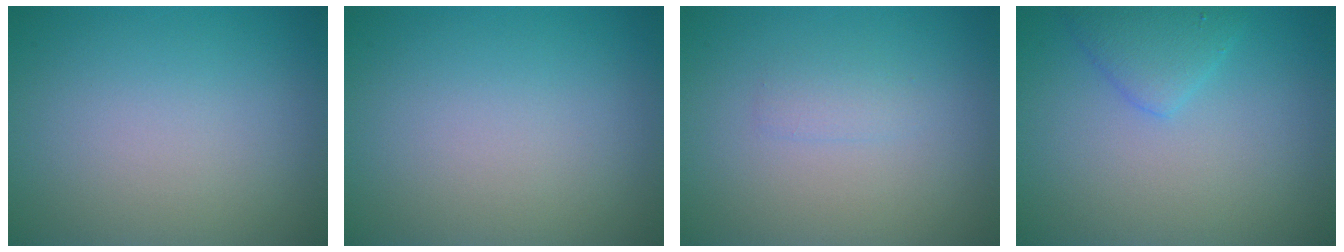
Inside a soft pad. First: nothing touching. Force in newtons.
{"total": 0.0}
{"total": 1.0, "press": 1.0, "slide": 0.1}
{"total": 2.2, "press": 2.2, "slide": 0.2}